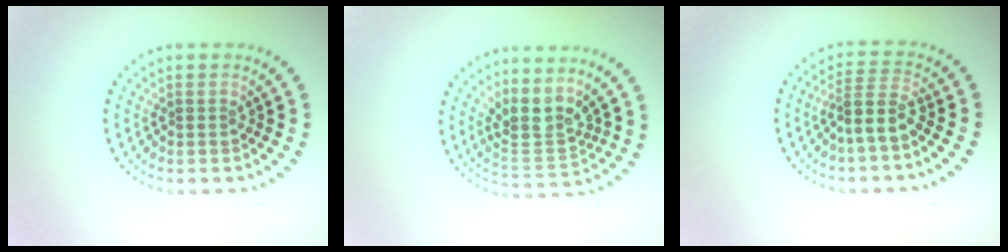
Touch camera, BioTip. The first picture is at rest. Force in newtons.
{"total": 3.3, "press": 2.5, "slide": 2.1}
{"total": 2.7, "press": 2.0, "slide": 1.8}